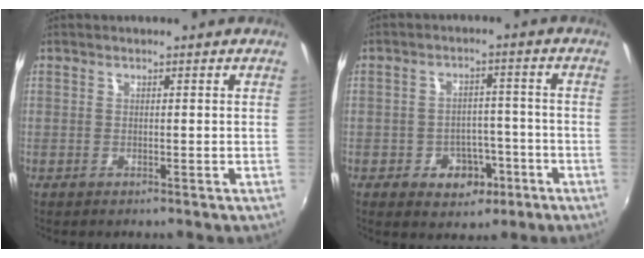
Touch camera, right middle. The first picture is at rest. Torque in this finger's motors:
{"motor_torque": [0.50, -0.41, 0.08, 0.04]}